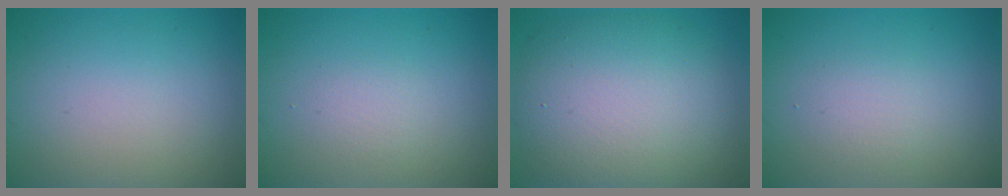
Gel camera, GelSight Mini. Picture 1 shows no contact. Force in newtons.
{"total": 1.2, "press": 1.2, "slide": 0.0}
{"total": 9.9, "press": 9.8, "slide": 0.9}
{"total": 1.8, "press": 1.8, "slide": 0.1}